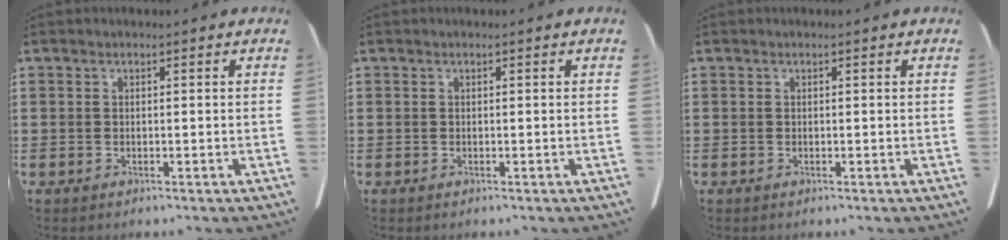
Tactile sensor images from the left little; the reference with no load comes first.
{"total": 0.0}
{"total": 0.0}